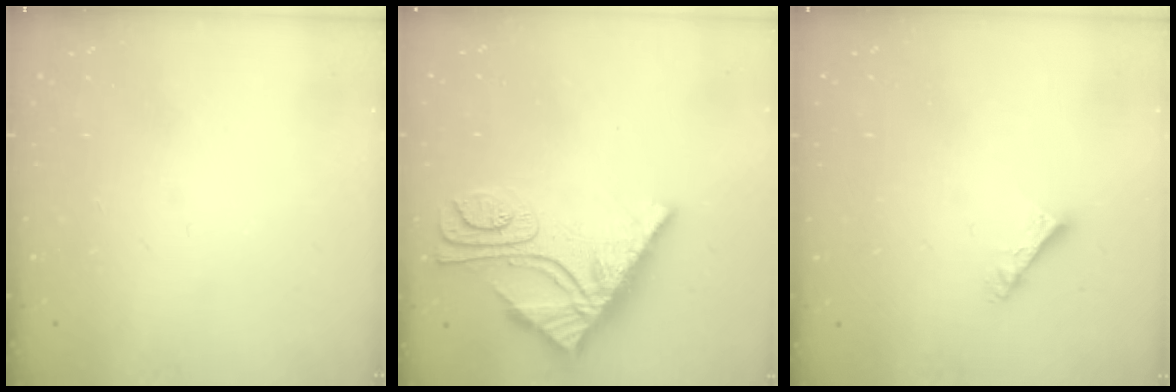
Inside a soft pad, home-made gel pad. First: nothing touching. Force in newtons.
{"total": 13.2, "press": 13.1, "slide": 1.5}
{"total": 3.7, "press": 3.7, "slide": 0.5}